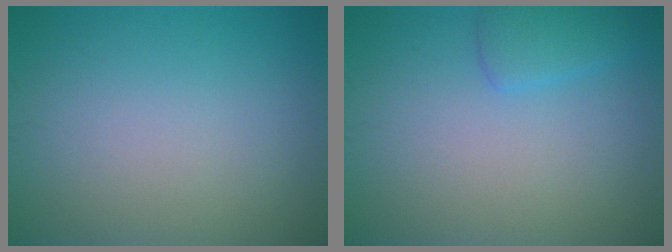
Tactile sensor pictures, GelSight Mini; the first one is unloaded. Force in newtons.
{"total": 1.8, "press": 1.8, "slide": 0.2}